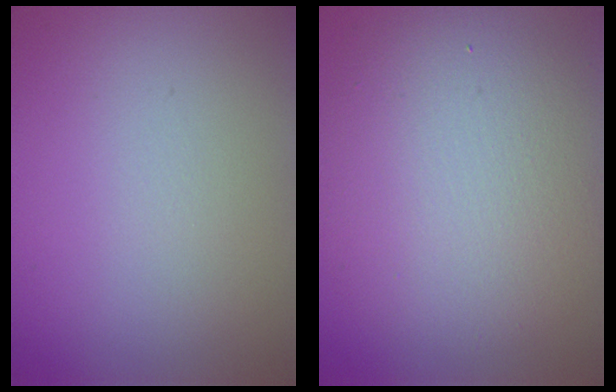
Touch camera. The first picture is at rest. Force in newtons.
{"total": 8.8, "press": 8.8, "slide": 0.6}